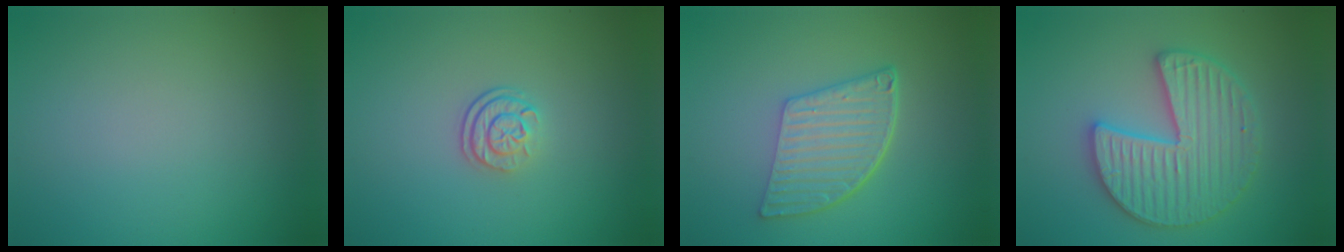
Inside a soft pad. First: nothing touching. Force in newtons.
{"total": 2.3, "press": 1.7, "slide": 1.7}
{"total": 5.9, "press": 4.3, "slide": 4.0}
{"total": 6.0, "press": 5.9, "slide": 1.0}